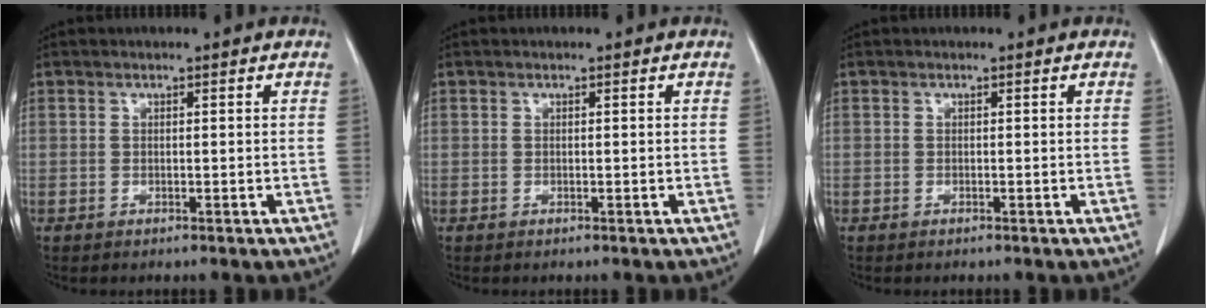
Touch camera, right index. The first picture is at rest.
{"total": 0.0}
{"total": 0.0}